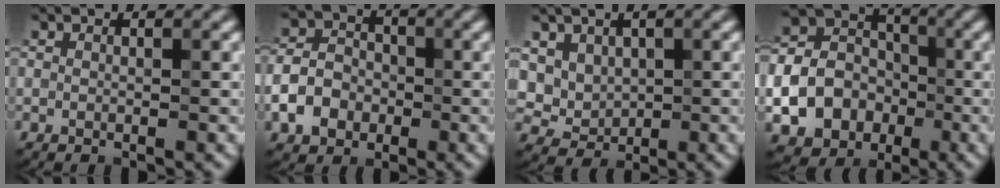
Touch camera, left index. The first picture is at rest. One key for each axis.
{"total": 4.0, "fx": -1.5, "fy": 3.1, "fz": 2.0, "tx": -0.044, "ty": 0.008, "tz": -0.034}
{"total": 3.4, "fx": 1.3, "fy": 2.7, "fz": 1.7, "tx": -0.044, "ty": -0.001, "tz": 0.037}
{"total": 18.6, "fx": -5.1, "fy": 17.0, "fz": 5.8, "tx": -0.160, "ty": -0.024, "tz": -0.111}